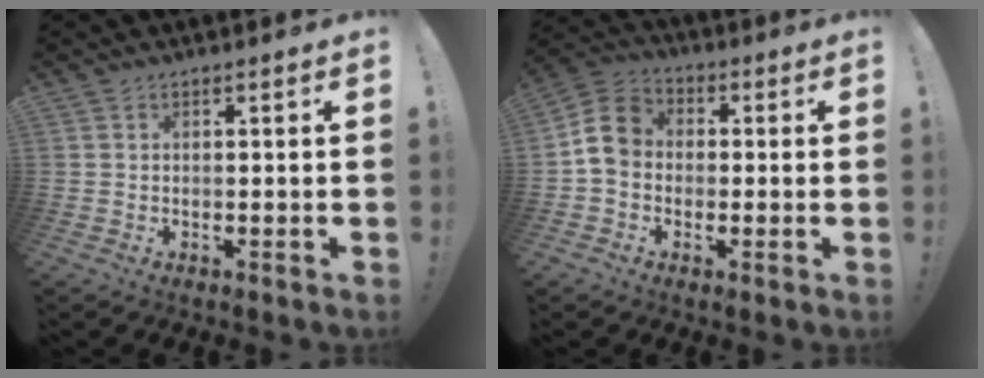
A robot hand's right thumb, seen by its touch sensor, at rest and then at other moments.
{"total": 9.6, "force": [0.0, 7.9, 5.6], "torque": [-0.093, 0.025, 0.011]}